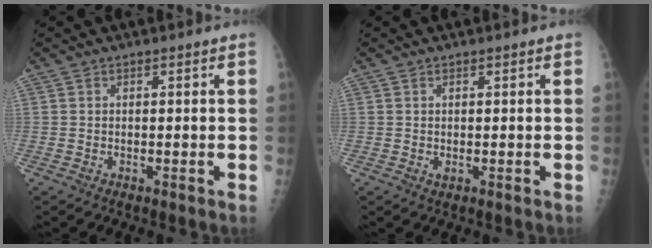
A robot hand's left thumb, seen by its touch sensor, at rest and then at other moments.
{"total": 0.8, "force": [0.1, 0.4, 0.7], "torque": [-0.010, -0.003, 0.004]}